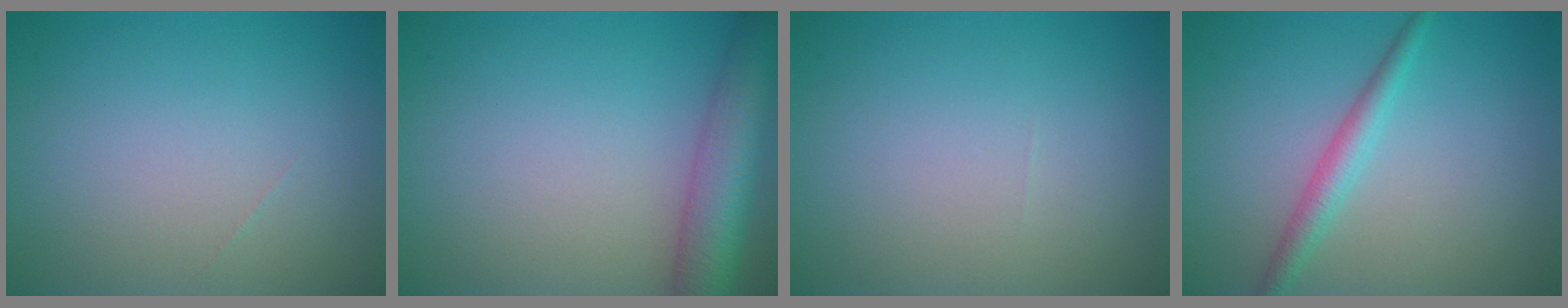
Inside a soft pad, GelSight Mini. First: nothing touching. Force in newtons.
{"total": 6.5, "press": 6.5, "slide": 0.3}
{"total": 0.0}
{"total": 2.3, "press": 2.3, "slide": 0.0}